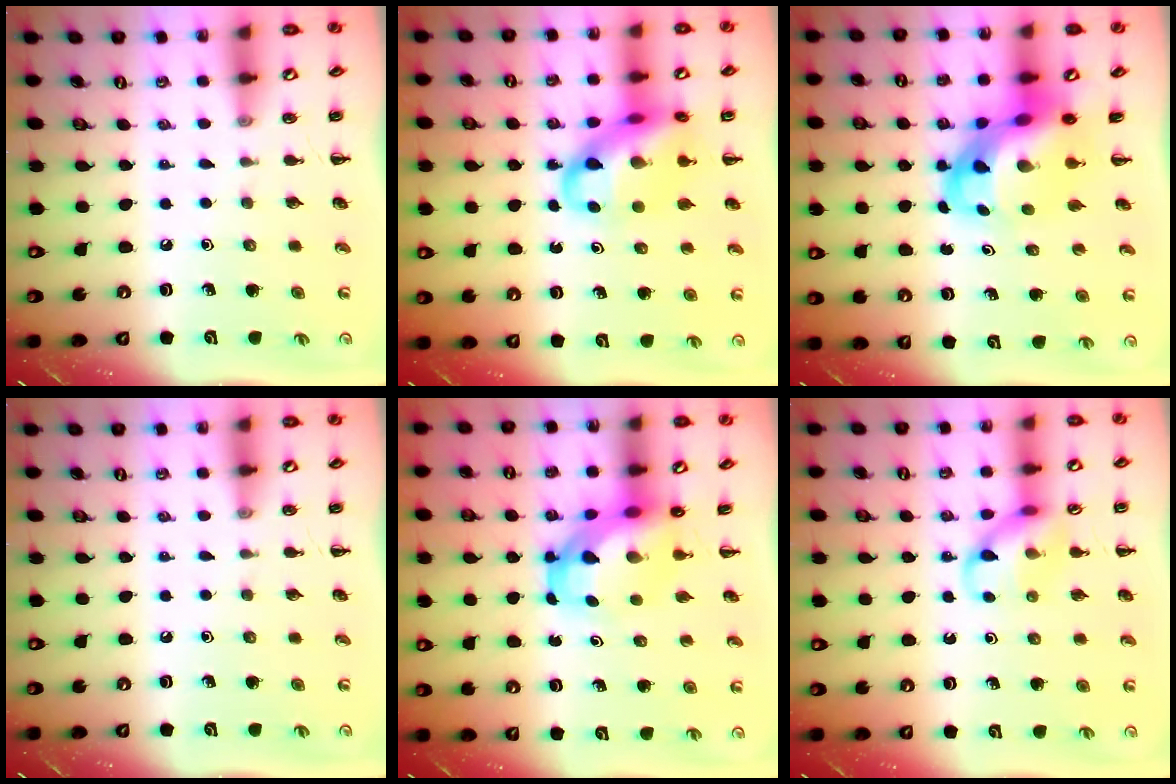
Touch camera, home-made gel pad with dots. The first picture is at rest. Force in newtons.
{"total": 15.9, "press": 15.4, "slide": 3.8}
{"total": 9.0, "press": 8.5, "slide": 2.7}
{"total": 0.0}
{"total": 5.6, "press": 5.5, "slide": 1.5}
{"total": 10.6, "press": 10.5, "slide": 1.1}